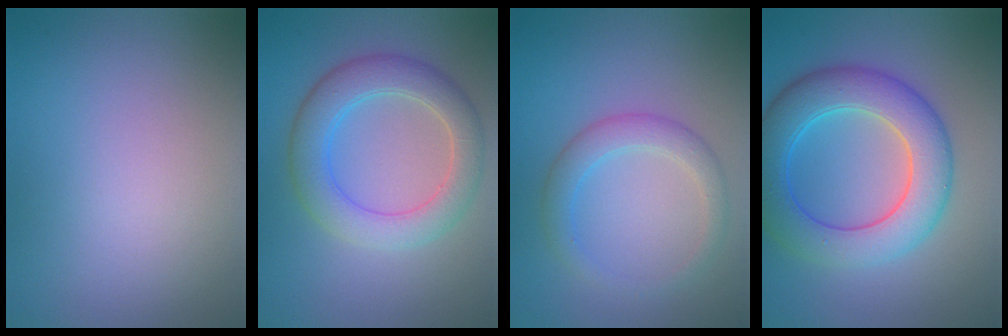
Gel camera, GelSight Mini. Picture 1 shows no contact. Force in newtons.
{"total": 5.3, "press": 5.2, "slide": 0.4}
{"total": 2.8, "press": 2.8, "slide": 0.2}
{"total": 7.7, "press": 7.7, "slide": 0.2}